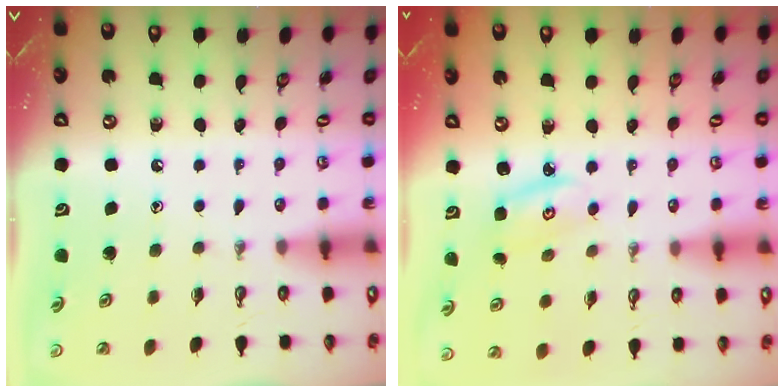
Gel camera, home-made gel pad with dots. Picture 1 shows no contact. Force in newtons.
{"total": 2.9, "press": 2.9, "slide": 0.2}